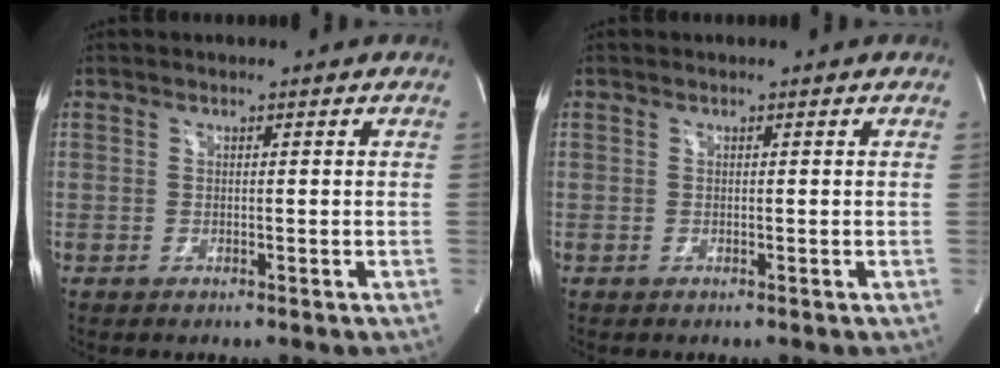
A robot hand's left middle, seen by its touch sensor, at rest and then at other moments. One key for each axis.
{"total": 0.0}